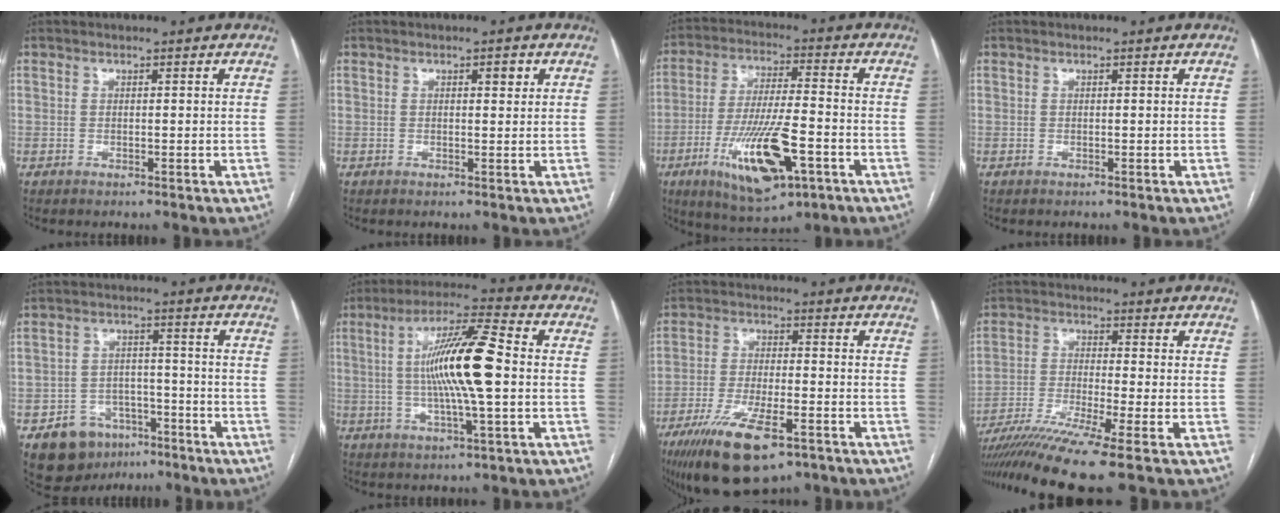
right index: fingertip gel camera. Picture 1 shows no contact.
{"total": 1.5, "force": [0.6, 0.5, 1.3], "torque": [-0.017, 0.001, 0.007]}
{"total": 15.2, "force": [-6.0, 3.6, 13.5], "torque": [-0.256, -0.017, -0.093]}
{"total": 0.0}
{"total": 8.8, "force": [-5.2, 6.5, 2.9], "torque": [-0.050, 0.016, -0.073]}
{"total": 13.6, "force": [0.3, 0.8, 13.6], "torque": [-0.250, 0.010, 0.002]}
{"total": 13.8, "force": [-8.5, 3.9, 10.2], "torque": [-0.199, -0.024, -0.144]}
{"total": 11.8, "force": [-8.9, -2.1, 7.6], "torque": [-0.129, -0.029, -0.146]}